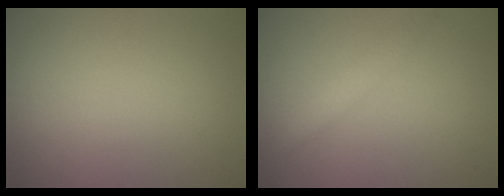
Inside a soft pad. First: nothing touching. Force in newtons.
{"total": 1.8, "press": 1.8, "slide": 0.0}